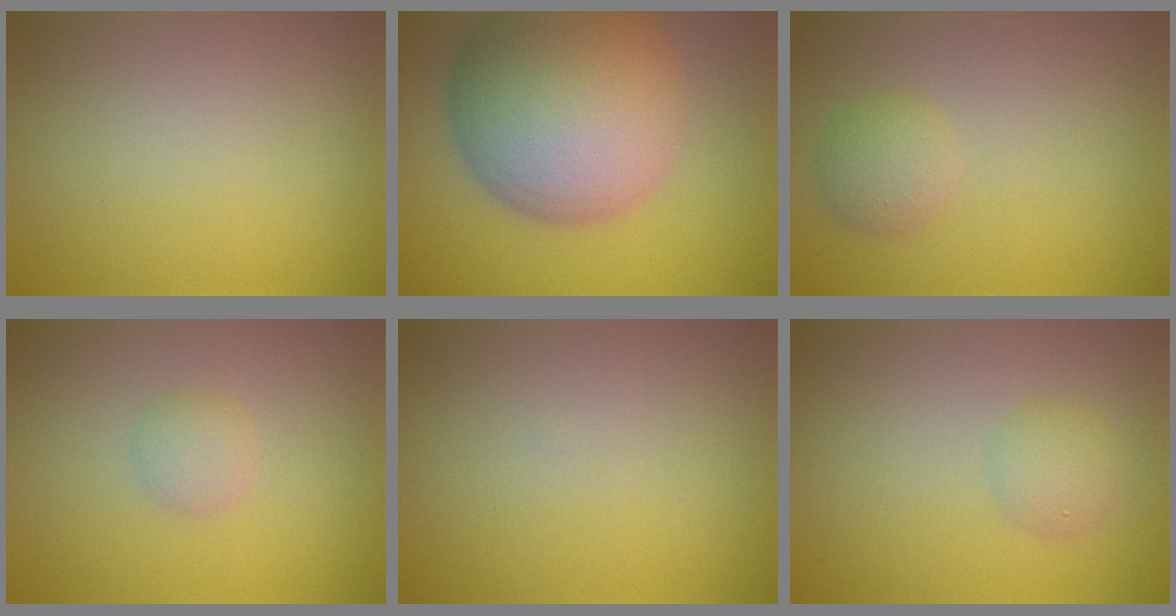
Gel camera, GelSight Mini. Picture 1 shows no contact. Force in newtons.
{"total": 15.5, "press": 15.5, "slide": 0.3}
{"total": 2.0, "press": 2.0, "slide": 0.1}
{"total": 1.4, "press": 1.4, "slide": 0.0}
{"total": 0.0}
{"total": 1.7, "press": 1.7, "slide": 0.0}